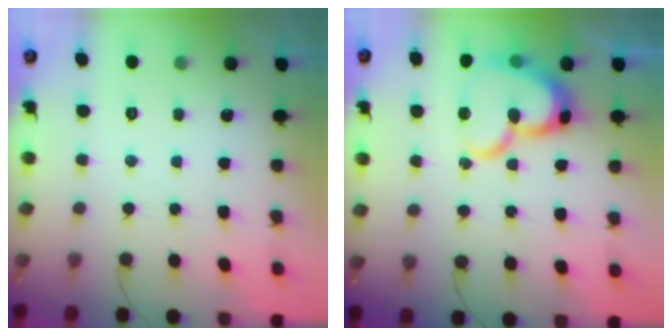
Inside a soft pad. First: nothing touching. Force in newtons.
{"total": 17.7, "press": 17.7, "slide": 1.7}